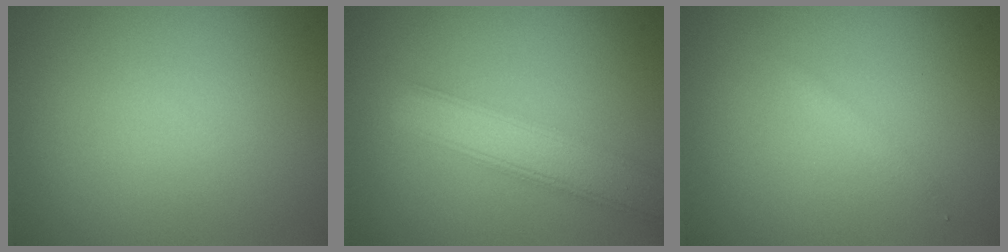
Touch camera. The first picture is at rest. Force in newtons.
{"total": 4.7, "press": 4.7, "slide": 0.3}
{"total": 0.7, "press": 0.7, "slide": 0.1}